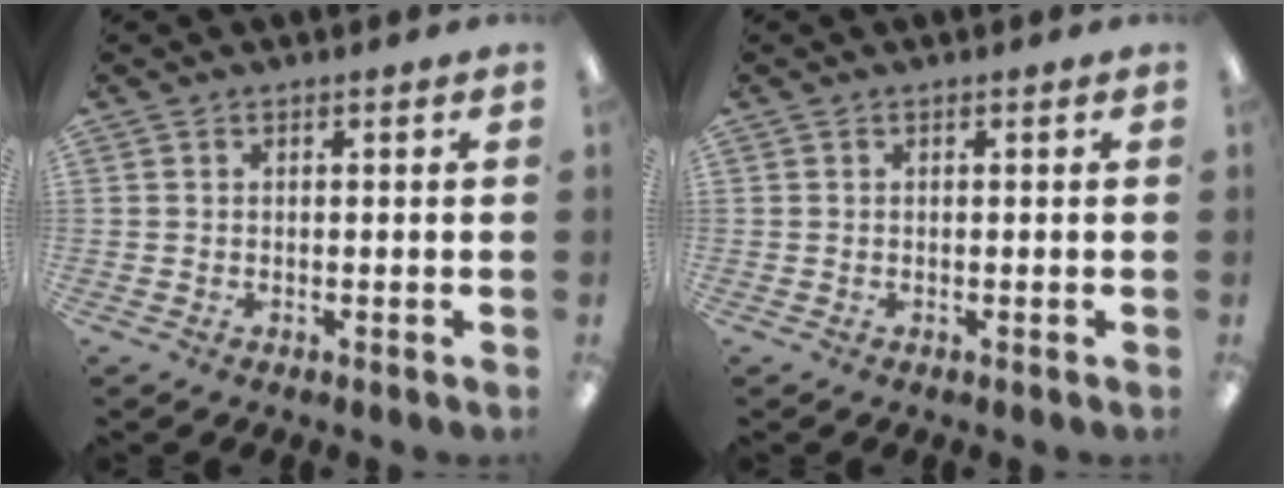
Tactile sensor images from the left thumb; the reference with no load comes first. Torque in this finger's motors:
{"motor_torque": [0.00, 0.00, 0.00, 0.00, 0.00]}